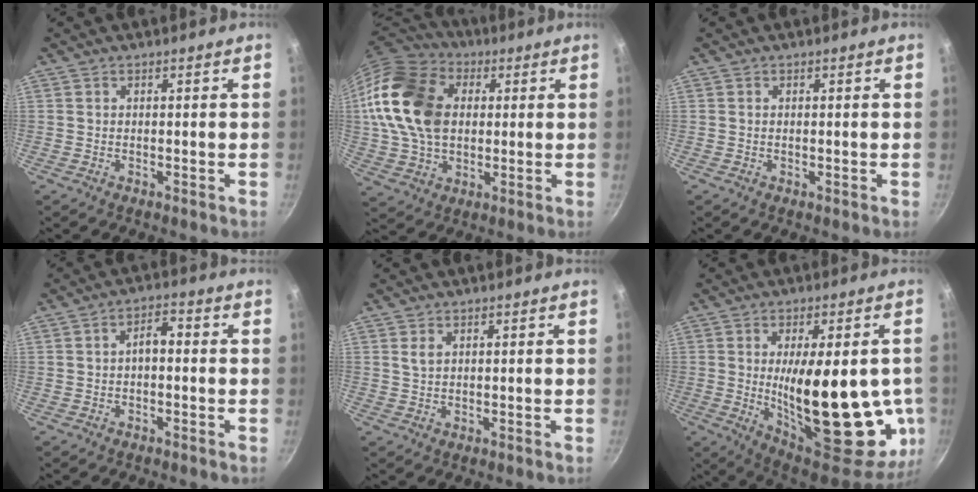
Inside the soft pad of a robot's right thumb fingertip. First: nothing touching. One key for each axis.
{"total": 20.6, "fx": 3.6, "fy": 15.0, "fz": 13.7, "tx": -0.247, "ty": 0.021, "tz": 0.064}
{"total": 0.0}
{"total": 3.5, "fx": -0.5, "fy": 1.8, "fz": 2.9, "tx": -0.037, "ty": 0.019, "tz": -0.009}
{"total": 1.5, "fx": 0.7, "fy": 0.8, "fz": 1.1, "tx": -0.022, "ty": -0.001, "tz": 0.015}
{"total": 28.7, "fx": -2.3, "fy": 11.3, "fz": 26.3, "tx": -0.341, "ty": -0.032, "tz": -0.011}